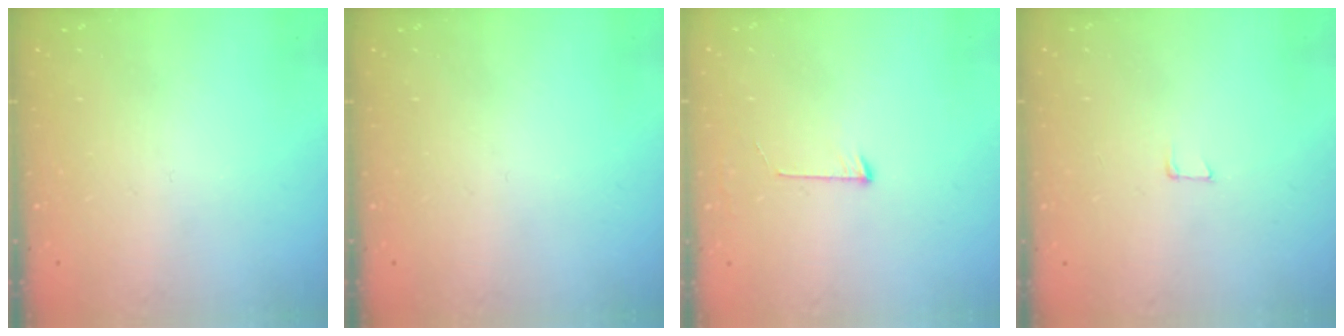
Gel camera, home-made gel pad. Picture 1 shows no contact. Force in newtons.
{"total": 0.0}
{"total": 5.5, "press": 5.5, "slide": 0.5}
{"total": 4.3, "press": 4.3, "slide": 0.4}